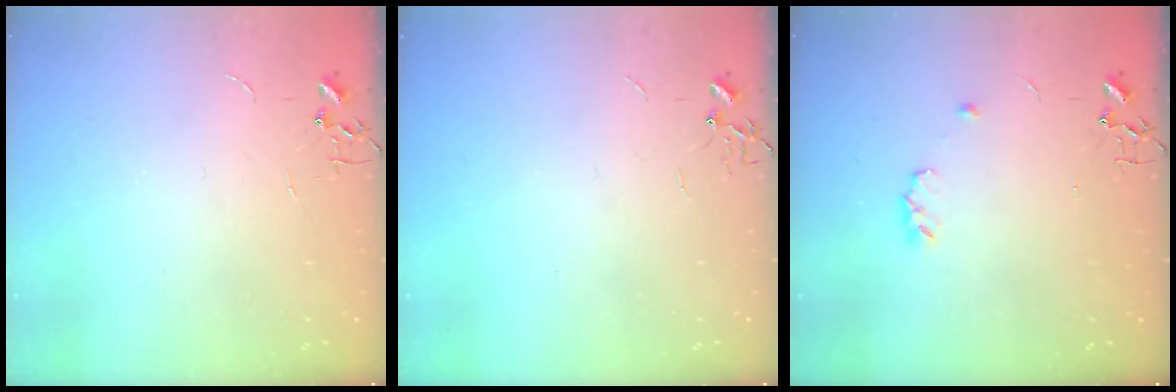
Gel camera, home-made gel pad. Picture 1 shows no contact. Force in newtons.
{"total": 0.0}
{"total": 5.0, "press": 5.0, "slide": 0.8}